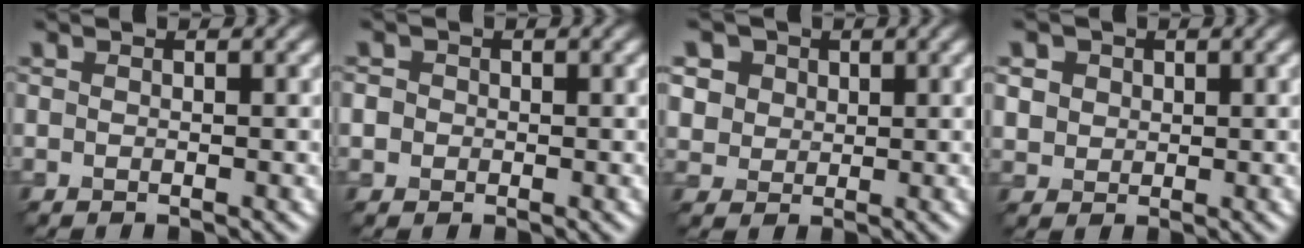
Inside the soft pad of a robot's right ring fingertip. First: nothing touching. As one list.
[{"total": 1.7, "force": [0.1, 1.5, 0.6], "torque": [-0.001, 0.005, -0.003]}, {"total": 5.9, "force": [2.9, 4.6, 2.4], "torque": [-0.063, 0.012, 0.044]}, {"total": 3.8, "force": [1.6, 3.1, 1.5], "torque": [-0.043, 0.009, 0.027]}]